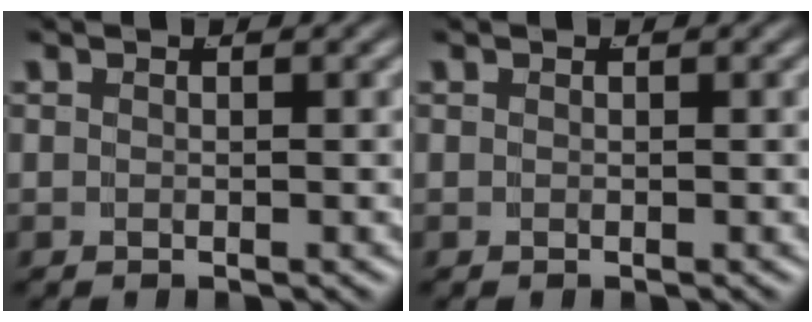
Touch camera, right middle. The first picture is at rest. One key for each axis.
{"total": 0.0}